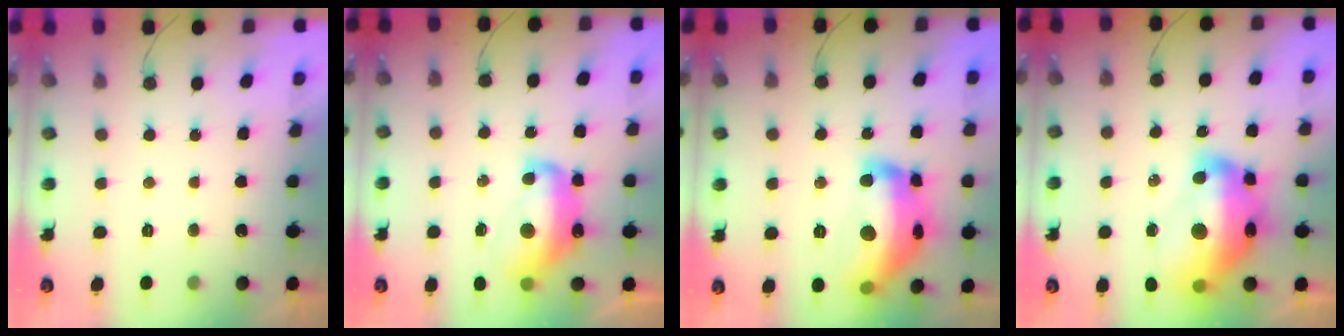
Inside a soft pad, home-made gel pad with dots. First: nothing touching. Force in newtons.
{"total": 14.0, "press": 14.0, "slide": 1.0}
{"total": 21.1, "press": 21.0, "slide": 1.5}
{"total": 23.1, "press": 23.0, "slide": 1.9}